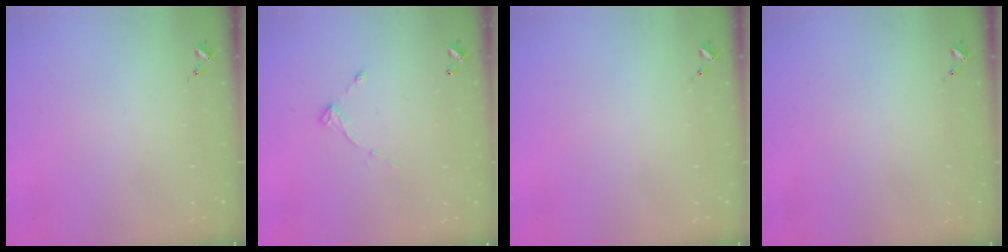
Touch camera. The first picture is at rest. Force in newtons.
{"total": 6.2, "press": 6.2, "slide": 0.3}
{"total": 0.0}
{"total": 0.0}